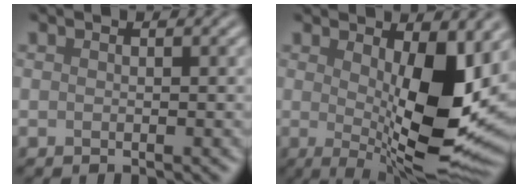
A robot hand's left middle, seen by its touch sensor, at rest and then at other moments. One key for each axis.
{"total": 11.9, "fx": 0.8, "fy": 3.9, "fz": 11.2, "tx": -0.158, "ty": -0.026, "tz": 0.020}